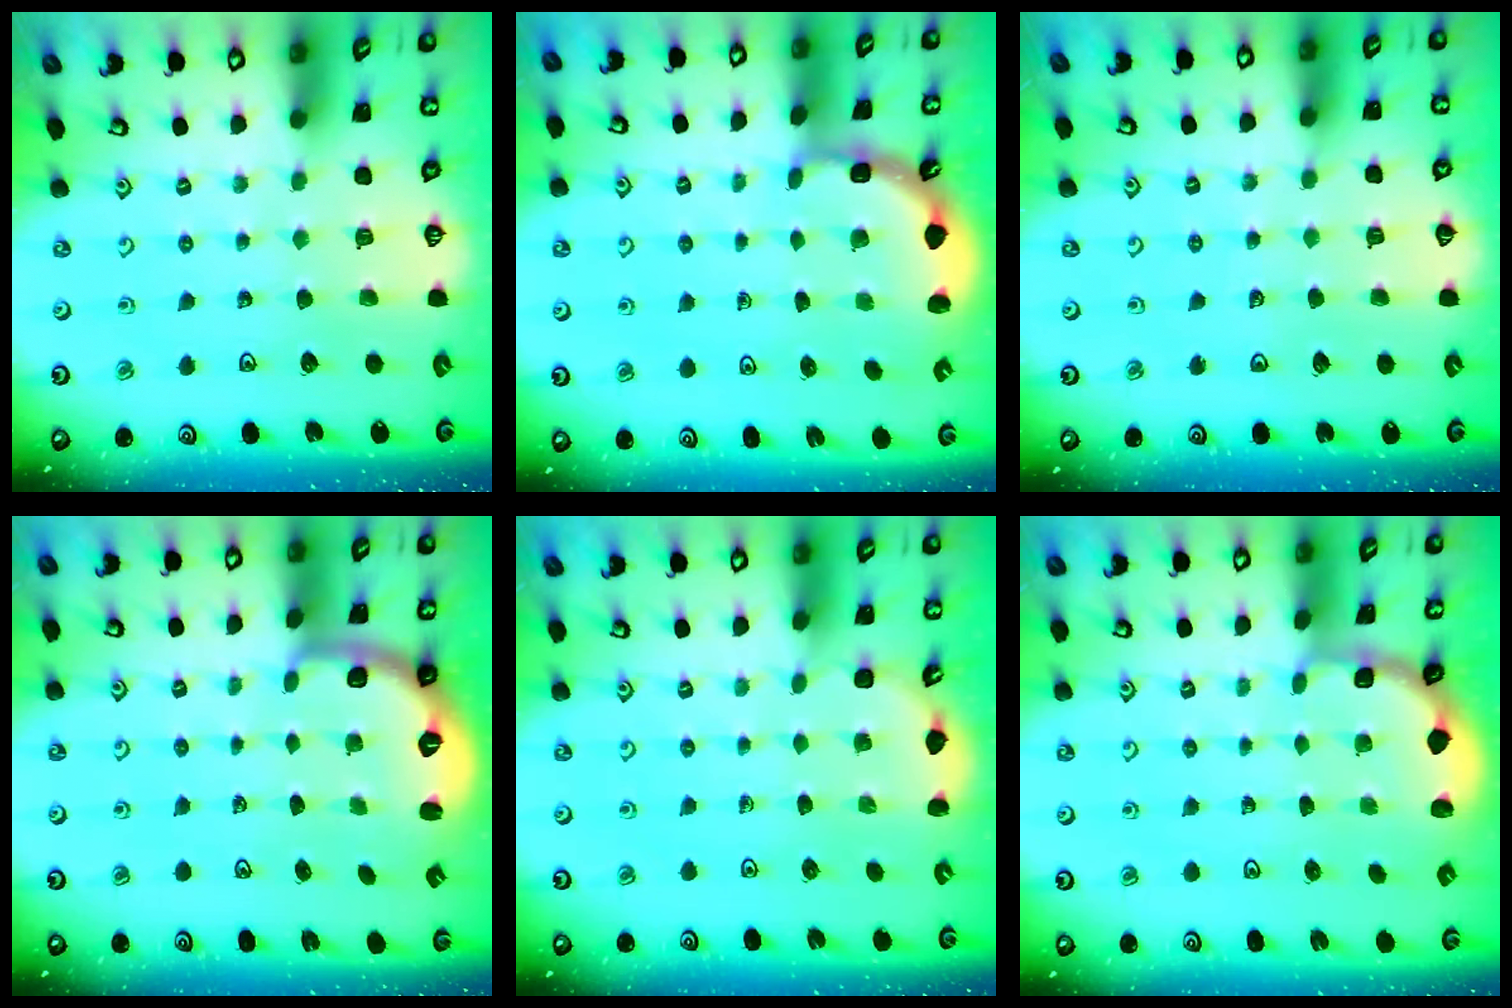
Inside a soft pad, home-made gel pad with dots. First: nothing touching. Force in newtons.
{"total": 2.1, "press": 1.9, "slide": 0.8}
{"total": 1.6, "press": 1.6, "slide": 0.2}
{"total": 2.7, "press": 1.7, "slide": 2.1}
{"total": 2.3, "press": 1.8, "slide": 1.4}
{"total": 1.8, "press": 1.7, "slide": 0.7}